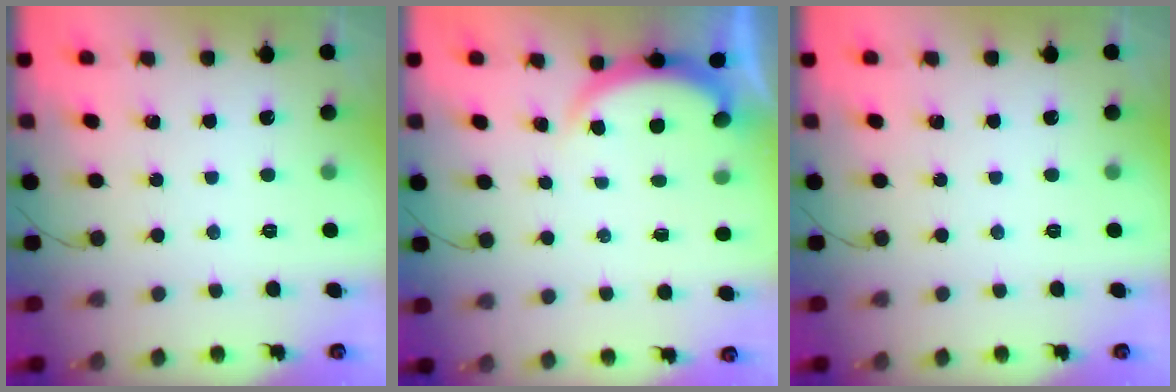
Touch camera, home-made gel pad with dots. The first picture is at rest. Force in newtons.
{"total": 1.8, "press": 1.8, "slide": 0.5}
{"total": 0.0}